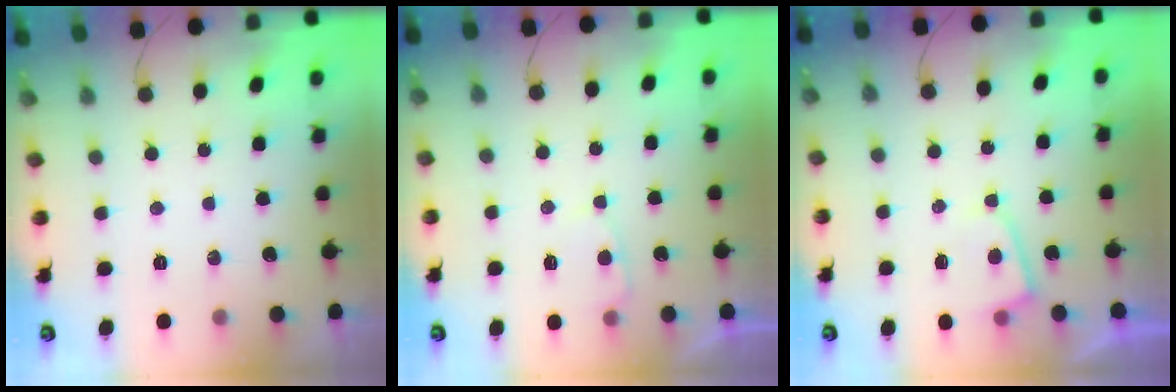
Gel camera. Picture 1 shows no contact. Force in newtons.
{"total": 2.7, "press": 2.7, "slide": 0.4}
{"total": 3.7, "press": 3.7, "slide": 0.3}